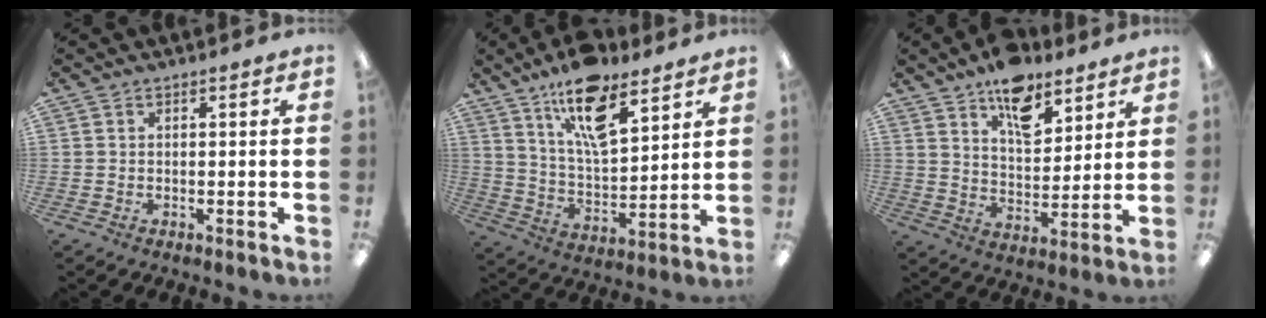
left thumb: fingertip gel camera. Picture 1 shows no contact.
{"total": 15.9, "force": [11.0, 6.3, 9.7], "torque": [-0.164, -0.050, 0.187]}
{"total": 12.3, "force": [8.8, 6.1, 5.9], "torque": [-0.080, -0.049, 0.155]}